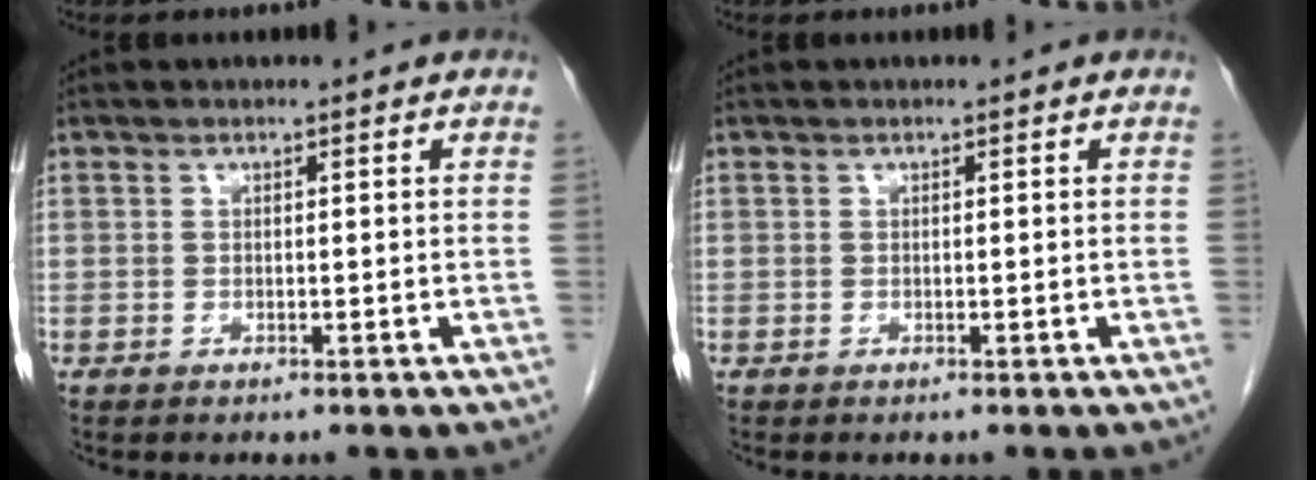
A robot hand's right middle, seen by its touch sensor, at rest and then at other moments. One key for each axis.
{"total": 0.0}